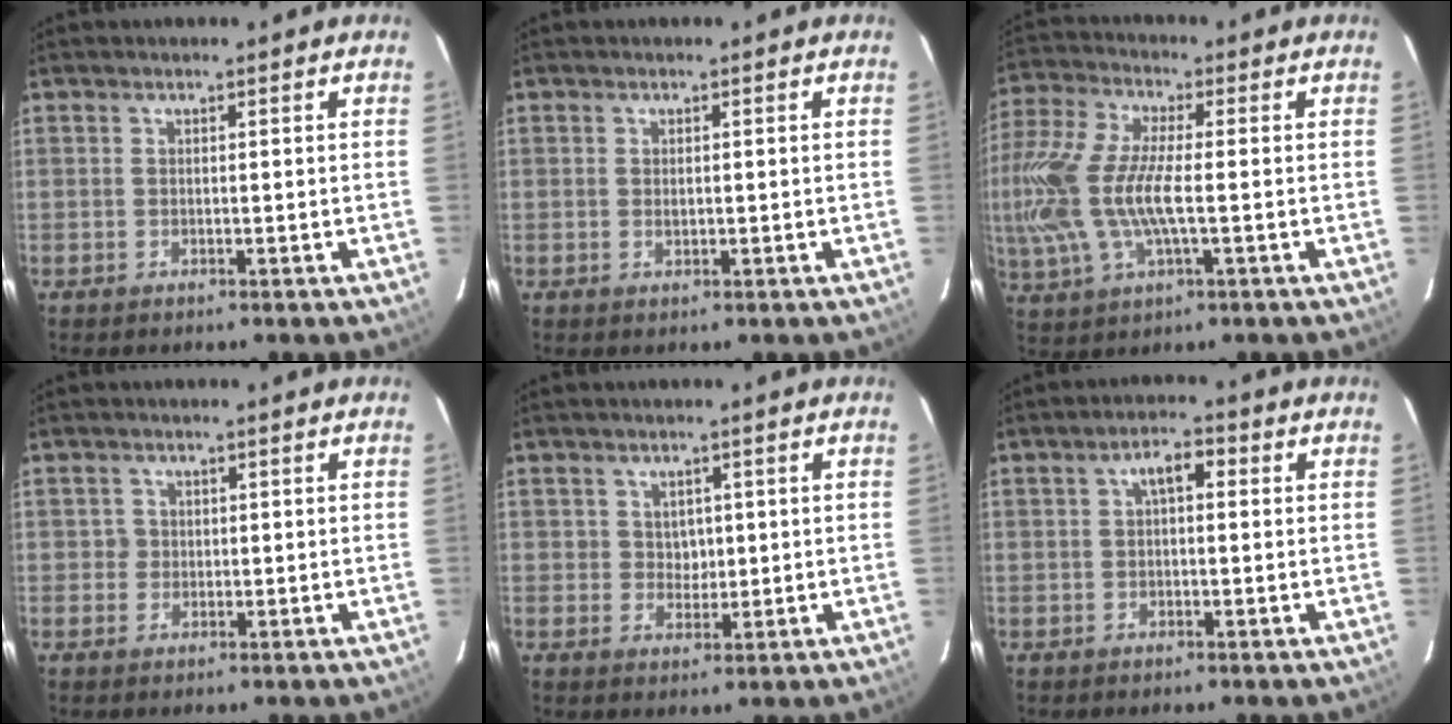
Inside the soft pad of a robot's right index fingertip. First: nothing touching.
{"total": 1.0, "force": [0.0, 0.7, 0.7], "torque": [-0.010, 0.000, 0.002]}
{"total": 18.4, "force": [-1.7, 6.9, 17.0], "torque": [-0.367, -0.008, -0.036]}
{"total": 1.6, "force": [-0.1, 1.6, -0.1], "torque": [0.005, 0.005, -0.001]}
{"total": 2.7, "force": [0.6, 2.6, 0.7], "torque": [-0.008, 0.006, 0.013]}
{"total": 3.8, "force": [0.8, 1.8, 3.2], "torque": [-0.056, 0.018, 0.013]}